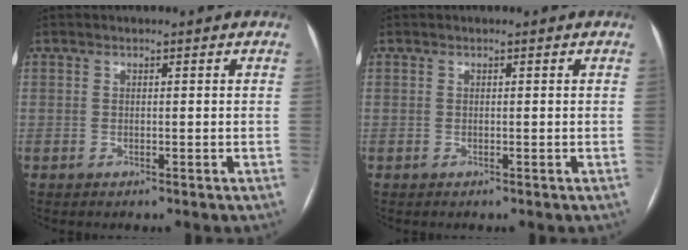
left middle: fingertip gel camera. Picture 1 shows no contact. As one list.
[{"total": 0.0}]